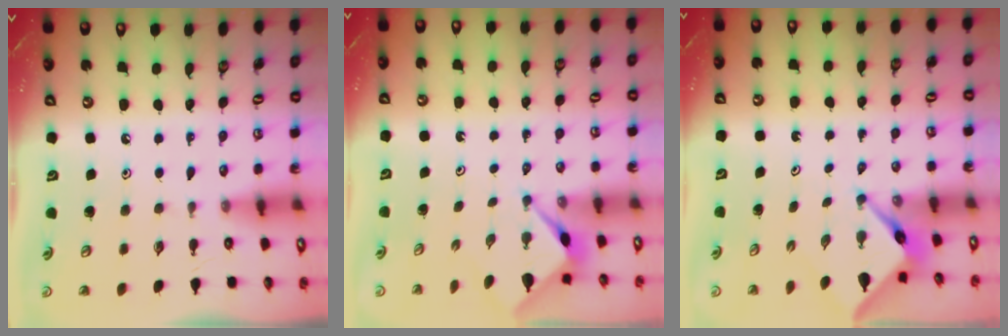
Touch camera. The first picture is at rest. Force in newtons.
{"total": 3.0, "press": 3.0, "slide": 0.2}
{"total": 3.4, "press": 3.4, "slide": 0.2}